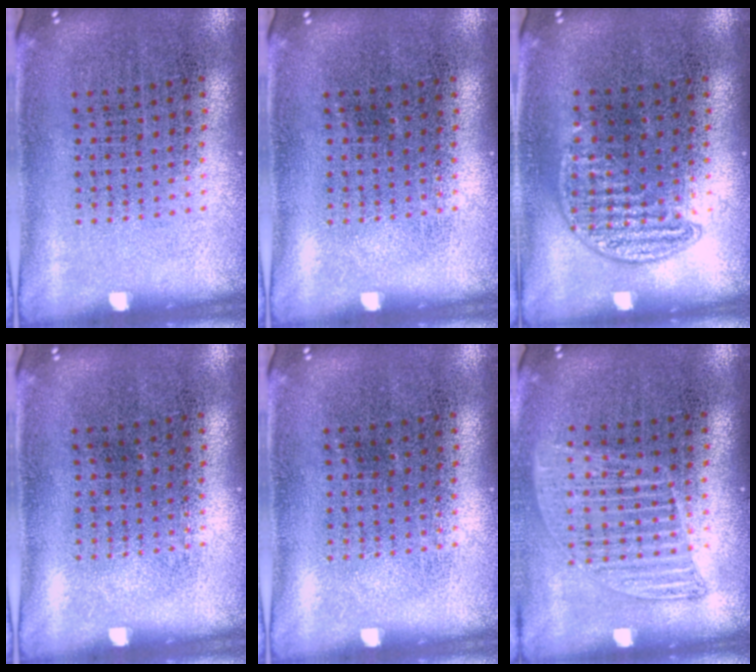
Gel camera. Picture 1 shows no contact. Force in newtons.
{"total": 0.0}
{"total": 0.8, "press": 0.7, "slide": 0.4}
{"total": 0.0}
{"total": 0.0}
{"total": 1.2, "press": 1.1, "slide": 0.4}